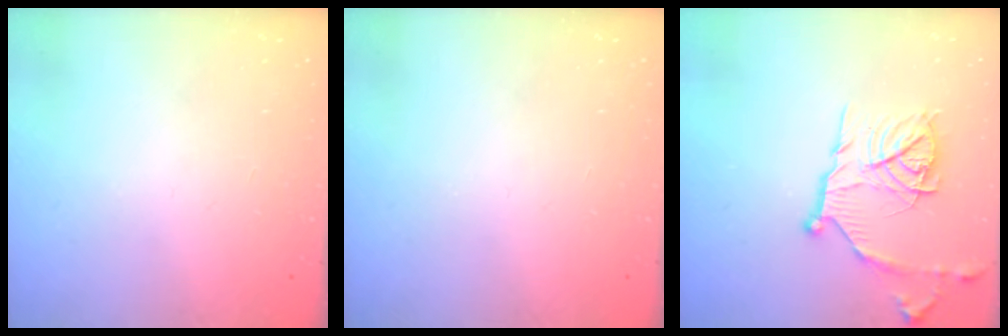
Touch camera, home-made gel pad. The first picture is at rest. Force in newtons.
{"total": 0.0}
{"total": 15.2, "press": 15.2, "slide": 1.1}